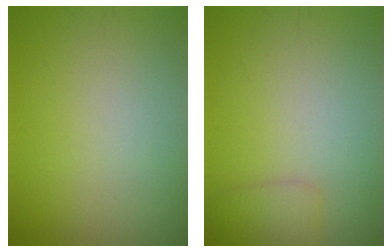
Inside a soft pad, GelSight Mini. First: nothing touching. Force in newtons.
{"total": 1.6, "press": 1.6, "slide": 0.1}